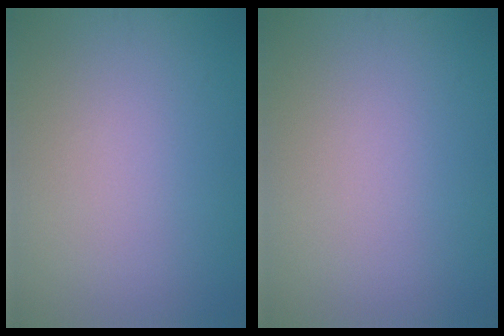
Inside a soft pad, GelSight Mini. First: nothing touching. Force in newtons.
{"total": 0.0}